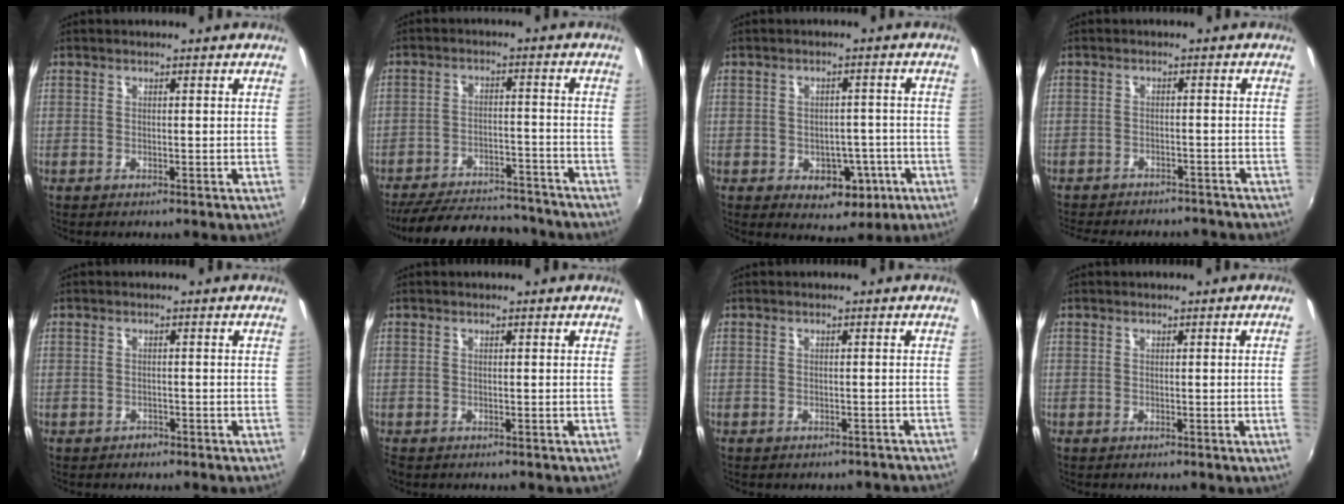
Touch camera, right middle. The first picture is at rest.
{"total": 20.5, "force": [-17.8, 6.7, 7.6], "torque": [-0.161, 0.016, -0.237]}
{"total": 7.2, "force": [-2.9, 5.4, 3.8], "torque": [-0.062, 0.008, -0.023]}
{"total": 14.2, "force": [-12.4, 4.5, 5.4], "torque": [-0.118, -0.014, -0.164]}
{"total": 1.3, "force": [-1.0, 0.8, 0.2], "torque": [-0.006, 0.000, -0.015]}
{"total": 1.0, "force": [-0.8, 0.5, 0.3], "torque": [-0.009, -0.006, -0.017]}
{"total": 5.0, "force": [-4.5, 1.7, 1.4], "torque": [-0.023, -0.007, -0.048]}
{"total": 2.0, "force": [0.0, -1.2, 1.6], "torque": [-0.016, -0.015, 0.002]}